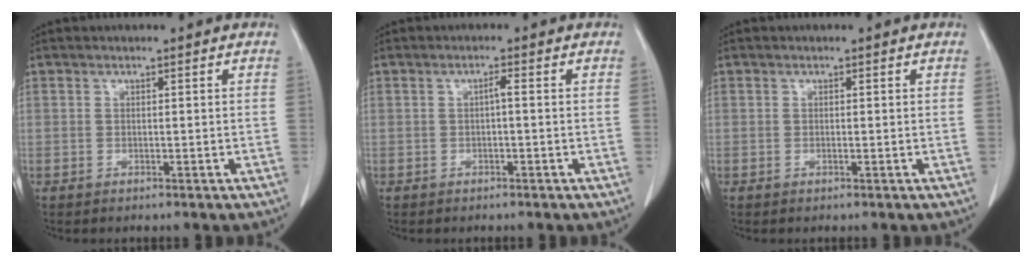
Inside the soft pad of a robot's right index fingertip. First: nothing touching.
{"total": 1.1, "force": [-0.1, 0.1, 1.0], "torque": [-0.017, 0.003, -0.001]}
{"total": 0.0}